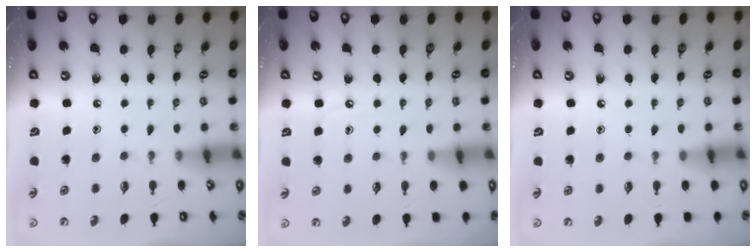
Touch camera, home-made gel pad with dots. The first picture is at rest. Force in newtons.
{"total": 4.8, "press": 4.8, "slide": 0.6}
{"total": 3.0, "press": 2.9, "slide": 0.5}